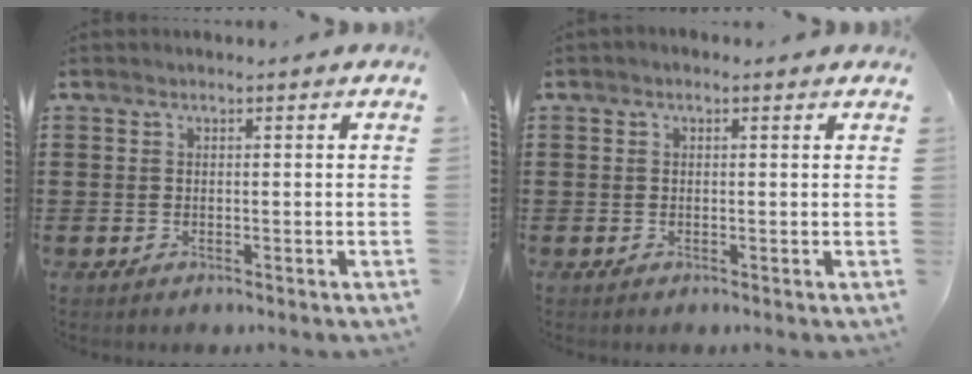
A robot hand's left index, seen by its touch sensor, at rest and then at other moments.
{"total": 0.6, "force": [0.1, 0.3, 0.4], "torque": [-0.008, 0.003, 0.002]}